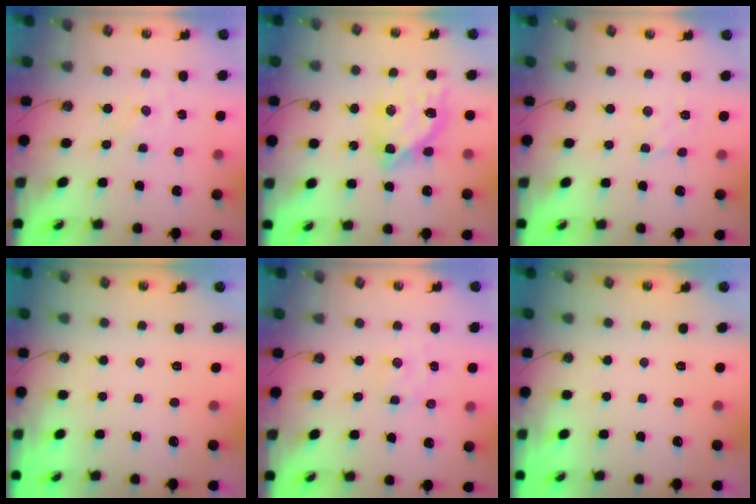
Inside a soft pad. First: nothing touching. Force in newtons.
{"total": 13.2, "press": 13.2, "slide": 1.2}
{"total": 2.9, "press": 2.9, "slide": 0.2}
{"total": 0.0}
{"total": 1.9, "press": 1.9, "slide": 0.3}
{"total": 0.0}